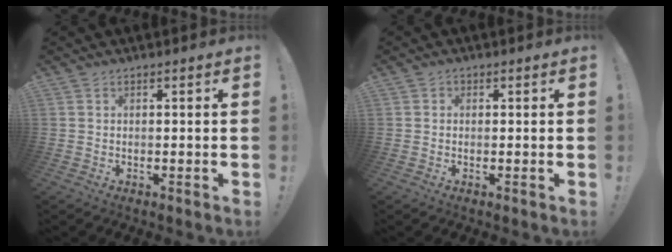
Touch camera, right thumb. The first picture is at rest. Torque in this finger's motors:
{"motor_torque": [-0.09, 0.03, 0.31, -0.19, -0.02]}